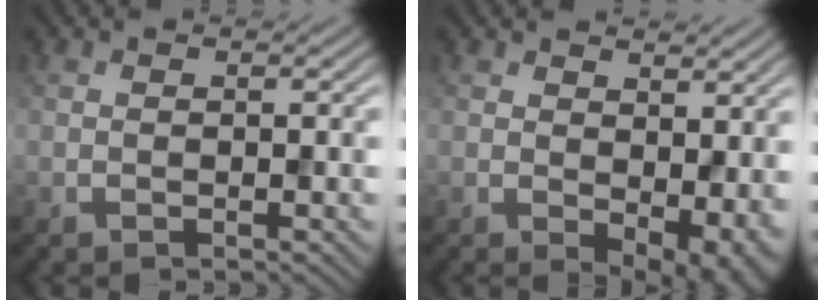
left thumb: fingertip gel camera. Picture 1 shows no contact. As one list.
[{"total": 6.9, "force": [0.4, 4.1, 5.5], "torque": [-0.077, -0.023, 0.018]}]